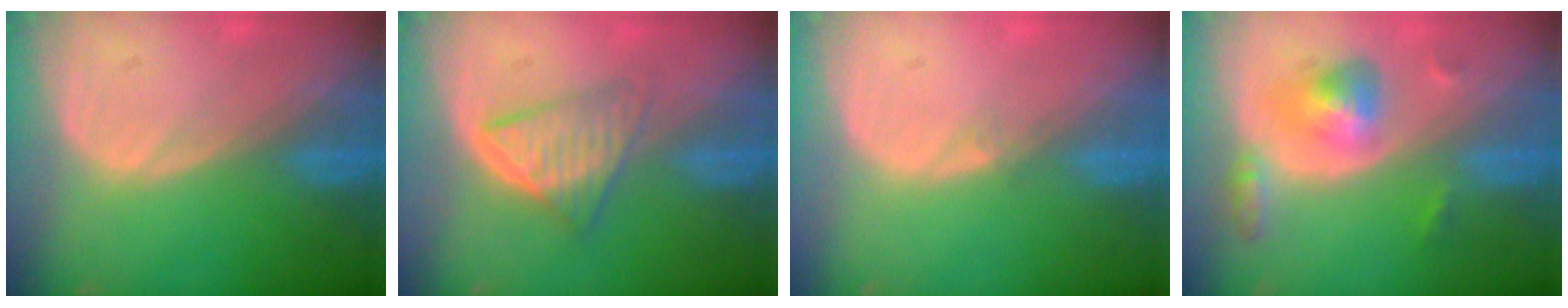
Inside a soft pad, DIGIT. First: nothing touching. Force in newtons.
{"total": 6.4, "press": 5.4, "slide": 3.4}
{"total": 0.6, "press": 0.5, "slide": 0.4}
{"total": 5.5, "press": 5.5, "slide": 0.2}